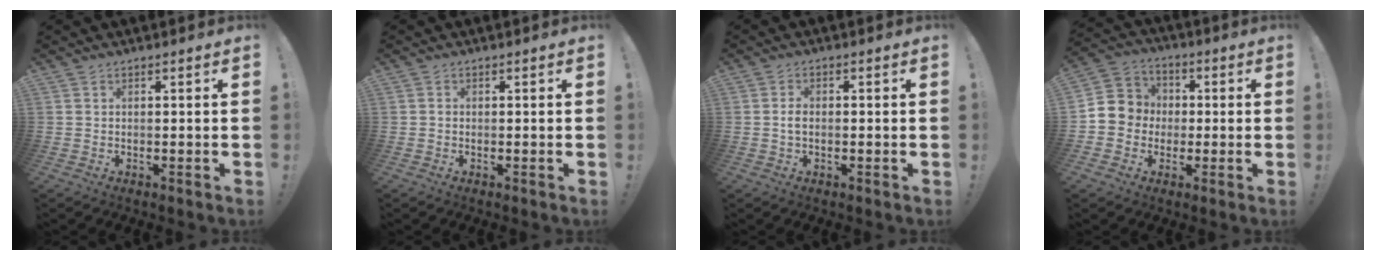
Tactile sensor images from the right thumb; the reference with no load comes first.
{"total": 0.5, "force": [-0.3, 0.4, 0.1], "torque": [-0.010, 0.005, -0.005]}
{"total": 2.2, "force": [-0.5, 1.2, 1.7], "torque": [-0.026, 0.004, -0.010]}
{"total": 8.4, "force": [-1.4, 8.1, 1.5], "torque": [-0.023, 0.018, -0.017]}